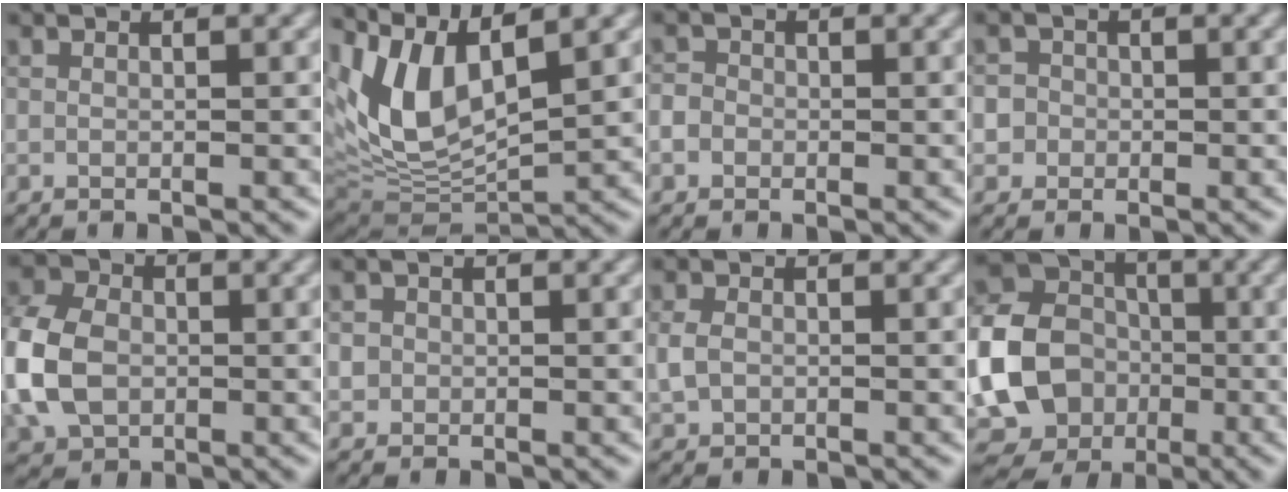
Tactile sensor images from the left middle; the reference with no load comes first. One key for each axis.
{"total": 9.3, "fx": 3.8, "fy": 4.1, "fz": 7.4, "tx": -0.174, "ty": 0.002, "tz": 0.073}
{"total": 2.1, "fx": -0.3, "fy": 1.9, "fz": 0.9, "tx": -0.008, "ty": 0.012, "tz": -0.016}
{"total": 3.6, "fx": 0.1, "fy": 3.4, "fz": 1.1, "tx": 0.000, "ty": 0.023, "tz": -0.014}
{"total": 9.2, "fx": -1.1, "fy": 6.9, "fz": 5.9, "tx": -0.156, "ty": -0.001, "tz": -0.034}
{"total": 1.2, "fx": 0.1, "fy": 1.1, "fz": 0.2, "tx": 0.002, "ty": -0.002, "tz": 0.006}
{"total": 1.9, "fx": 0.0, "fy": 1.5, "fz": 1.1, "tx": -0.026, "ty": 0.000, "tz": -0.002}
{"total": 16.7, "fx": -2.4, "fy": 14.7, "fz": 7.5, "tx": -0.164, "ty": -0.012, "tz": -0.077}